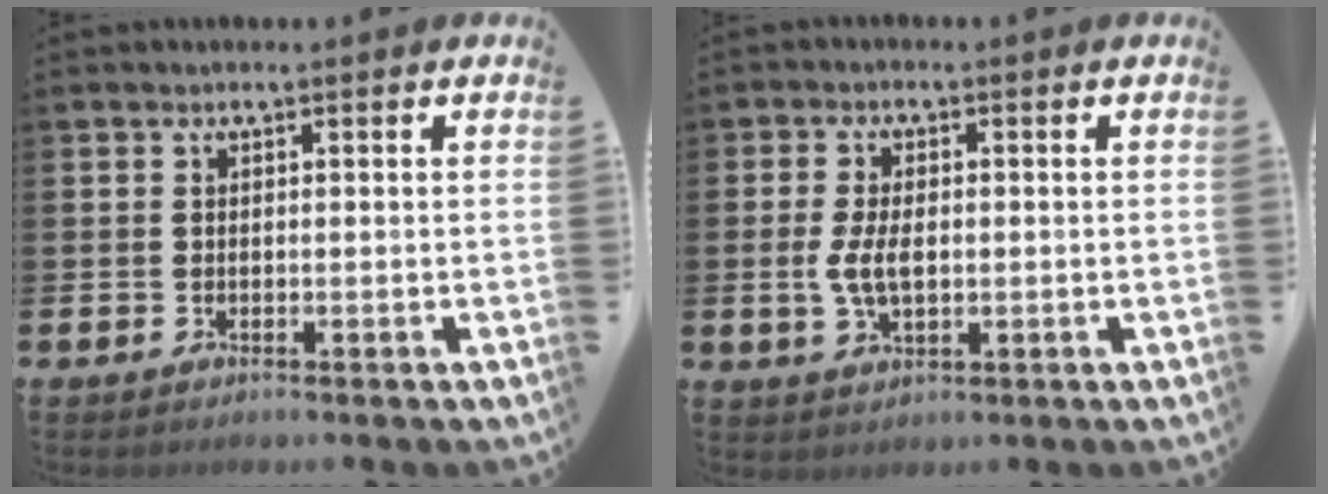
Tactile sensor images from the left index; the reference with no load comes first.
{"total": 4.6, "force": [-0.1, 2.5, 3.9], "torque": [-0.069, 0.001, -0.006]}